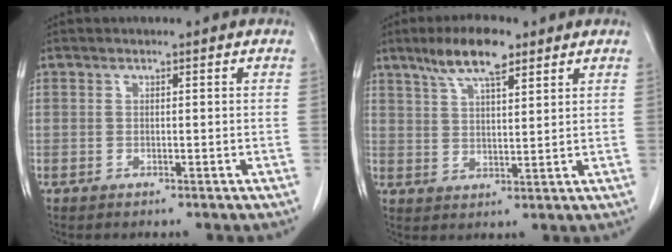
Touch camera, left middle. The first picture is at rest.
{"total": 8.2, "force": [5.7, 1.9, 5.7], "torque": [-0.109, 0.011, 0.102]}